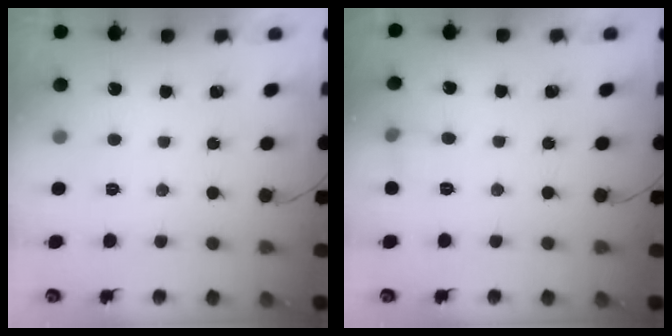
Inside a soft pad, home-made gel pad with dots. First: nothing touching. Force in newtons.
{"total": 5.9, "press": 5.0, "slide": 3.1}